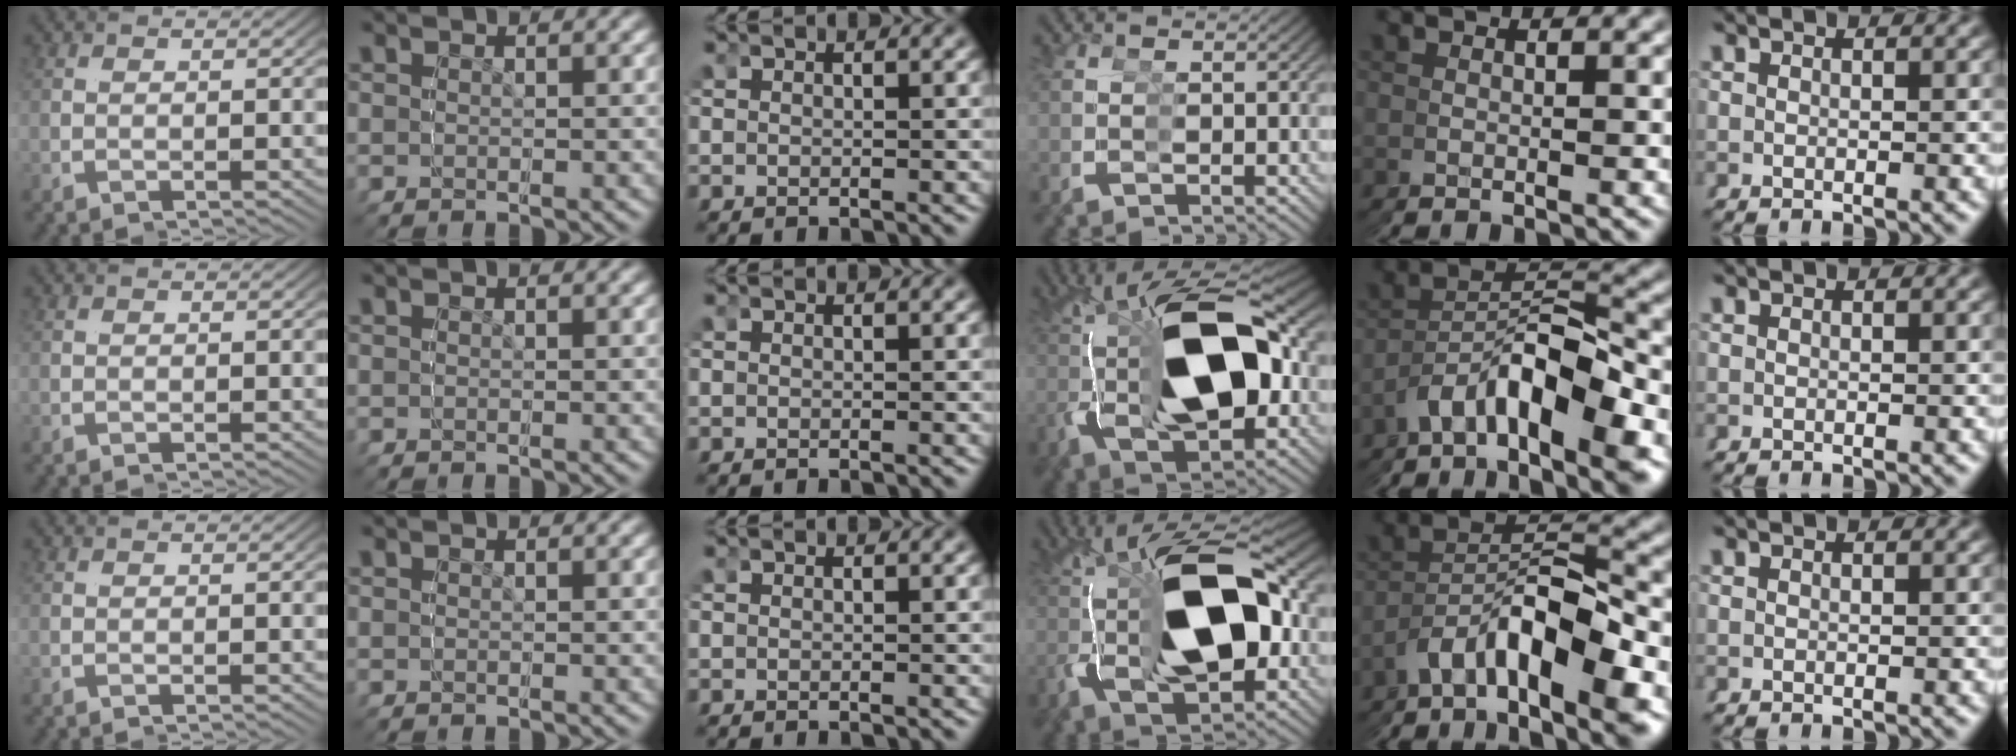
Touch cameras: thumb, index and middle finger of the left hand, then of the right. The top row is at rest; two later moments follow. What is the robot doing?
{"motion": "grasp_and_lifting", "object": "glasses"}